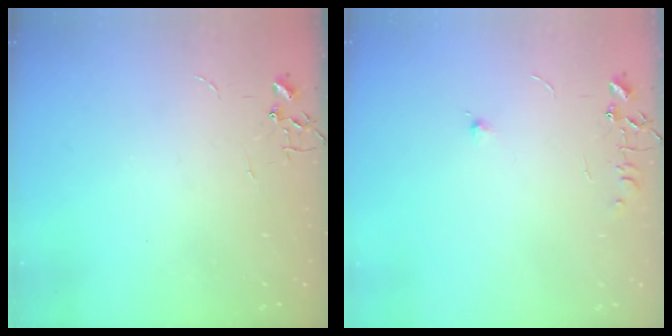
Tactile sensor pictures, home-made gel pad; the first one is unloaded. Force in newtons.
{"total": 5.6, "press": 5.5, "slide": 0.5}